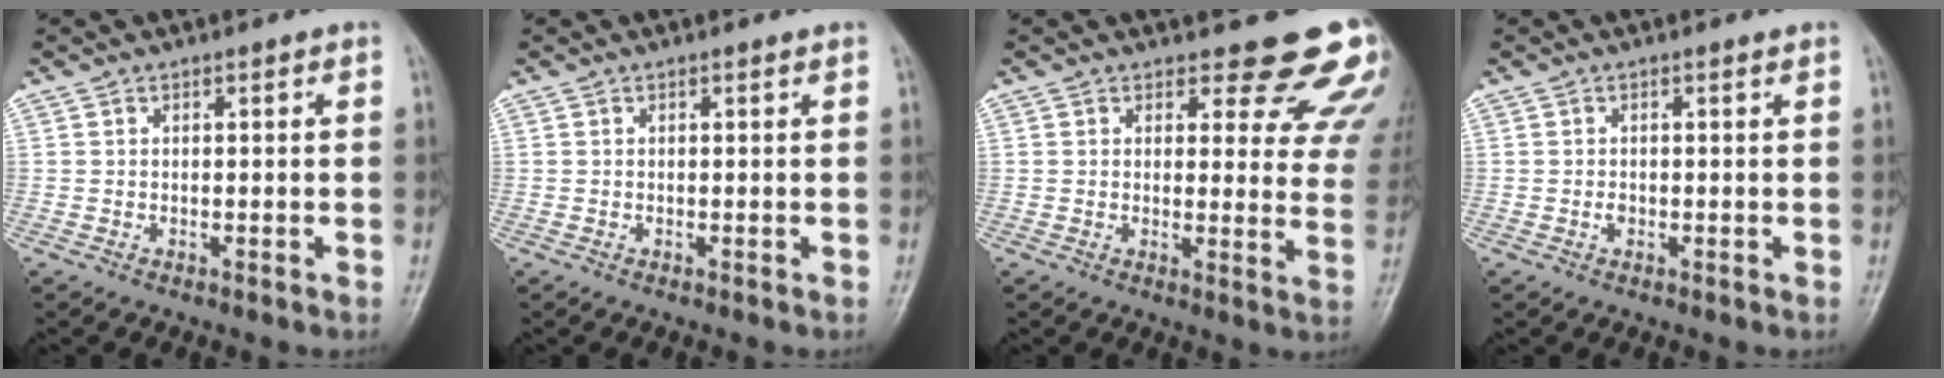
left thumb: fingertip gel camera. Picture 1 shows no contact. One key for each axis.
{"total": 0.0}
{"total": 14.7, "fx": 13.1, "fy": 4.9, "fz": 4.4, "tx": 0.006, "ty": -0.101, "tz": 0.127}
{"total": 0.9, "fx": -0.1, "fy": 0.6, "fz": 0.6, "tx": -0.004, "ty": 0.001, "tz": 0.002}